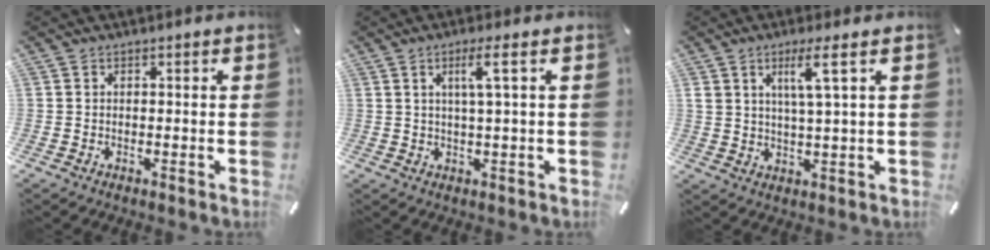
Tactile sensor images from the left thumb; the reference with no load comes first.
{"total": 5.4, "force": [1.7, 0.3, 5.1], "torque": [-0.103, 0.000, 0.024]}
{"total": 6.8, "force": [3.1, 0.6, 6.0], "torque": [-0.118, -0.002, 0.049]}